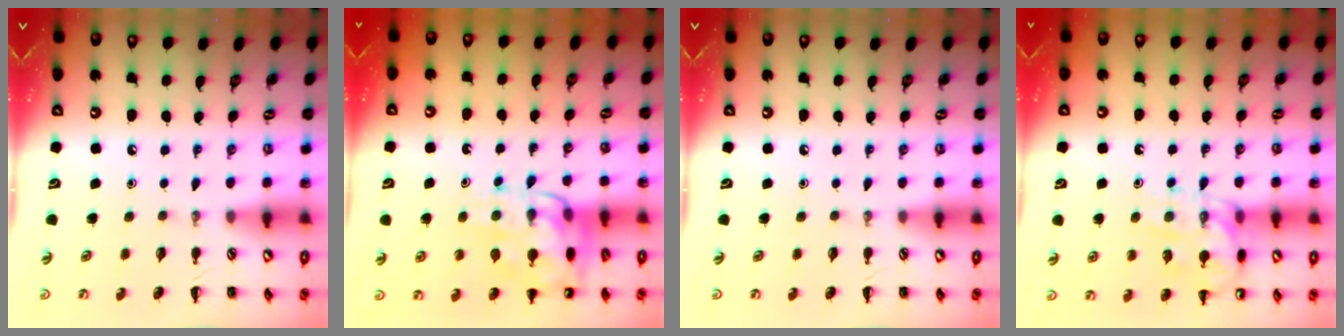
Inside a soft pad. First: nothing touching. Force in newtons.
{"total": 14.4, "press": 14.3, "slide": 1.6}
{"total": 0.0}
{"total": 13.4, "press": 13.3, "slide": 1.4}